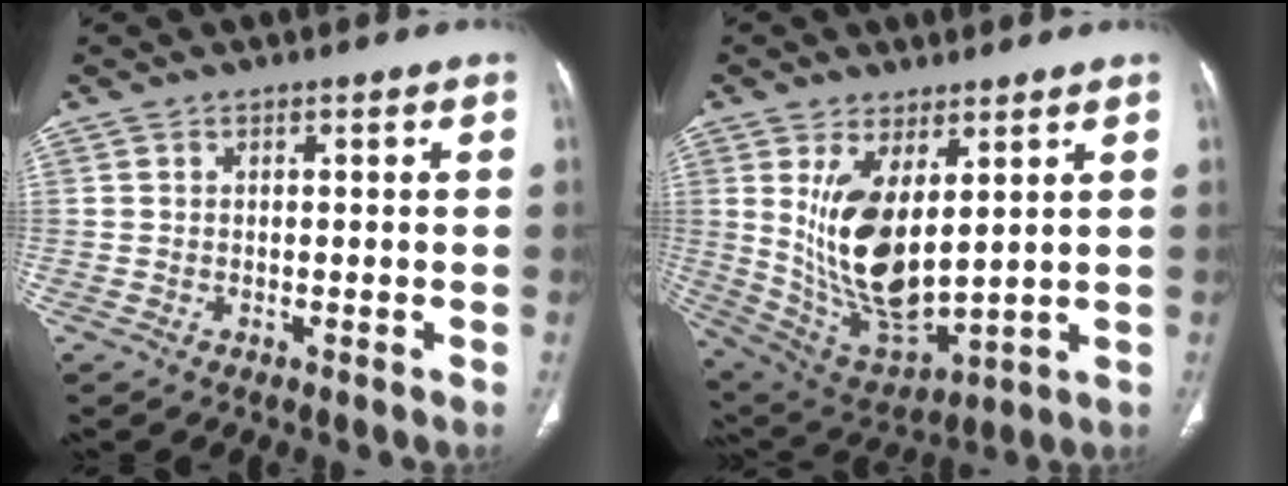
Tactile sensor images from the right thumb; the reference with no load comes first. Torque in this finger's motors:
{"motor_torque": [-0.69, 1.33, 1.61, 0.58, 0.53]}